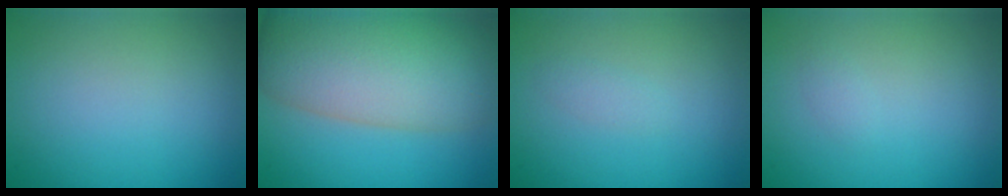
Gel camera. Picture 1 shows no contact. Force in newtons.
{"total": 11.9, "press": 11.9, "slide": 0.8}
{"total": 0.8, "press": 0.8, "slide": 0.1}
{"total": 0.6, "press": 0.6, "slide": 0.1}